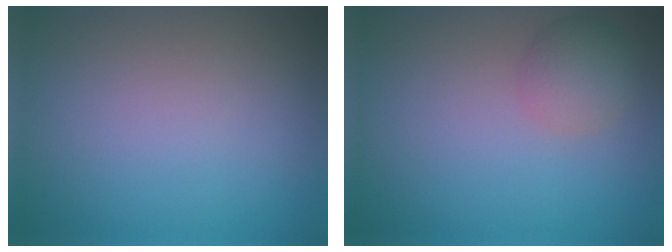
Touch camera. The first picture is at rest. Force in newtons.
{"total": 2.6, "press": 2.6, "slide": 0.1}